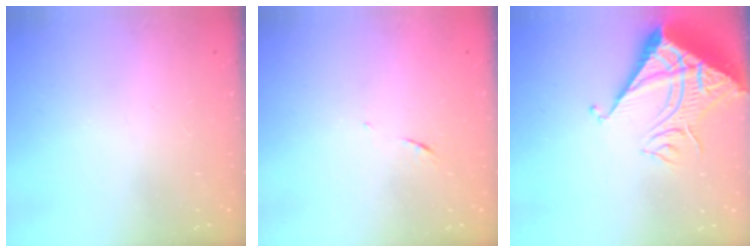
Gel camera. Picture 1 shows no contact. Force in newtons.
{"total": 5.1, "press": 5.1, "slide": 0.4}
{"total": 11.1, "press": 11.1, "slide": 1.0}